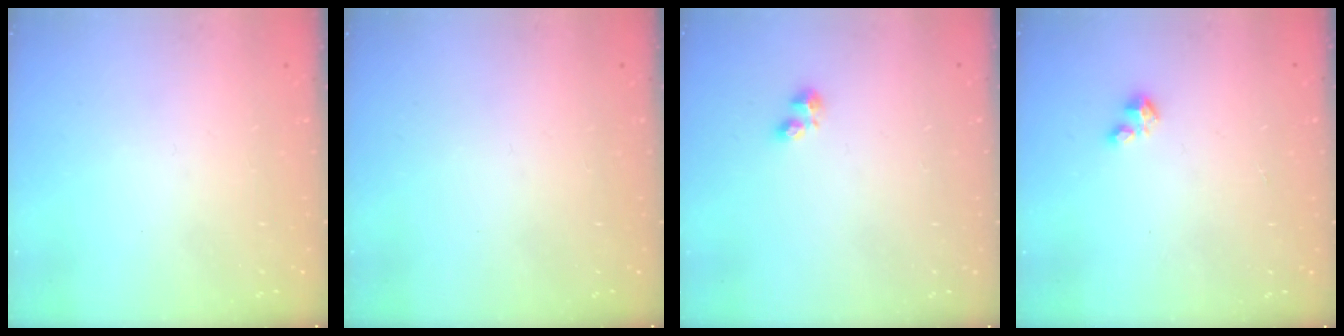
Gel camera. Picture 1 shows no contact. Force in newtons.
{"total": 0.0}
{"total": 2.7, "press": 2.6, "slide": 0.6}
{"total": 1.3, "press": 1.2, "slide": 0.4}